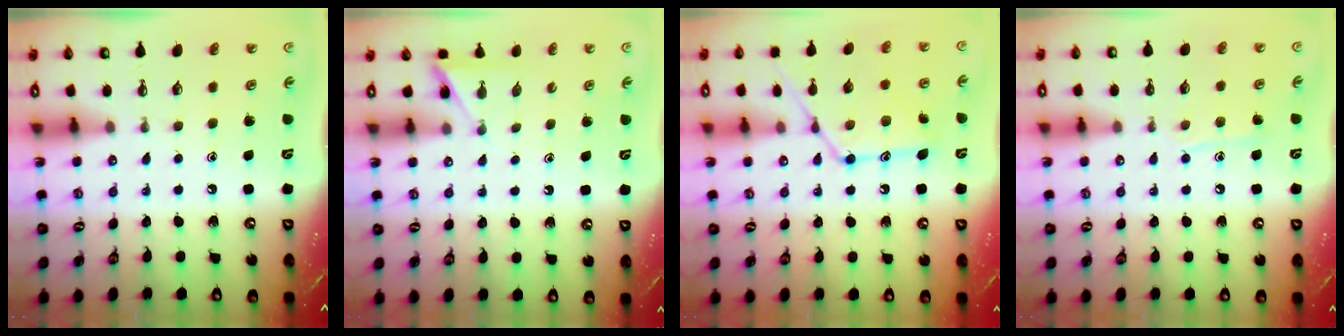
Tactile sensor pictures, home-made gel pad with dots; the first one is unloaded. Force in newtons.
{"total": 3.6, "press": 3.6, "slide": 0.4}
{"total": 13.4, "press": 13.4, "slide": 0.6}
{"total": 7.4, "press": 7.4, "slide": 0.8}